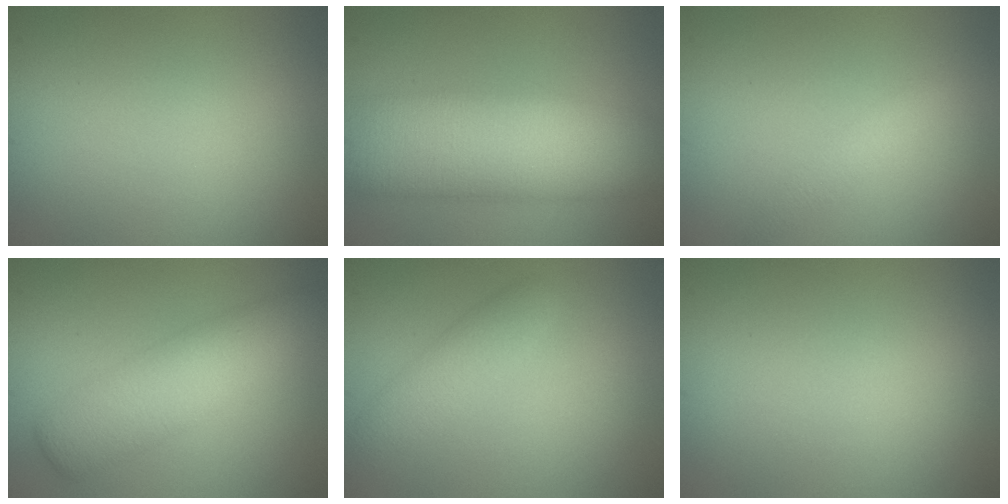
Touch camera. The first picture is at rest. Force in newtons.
{"total": 12.1, "press": 12.1, "slide": 0.6}
{"total": 1.3, "press": 1.3, "slide": 0.1}
{"total": 5.7, "press": 5.7, "slide": 0.1}
{"total": 2.5, "press": 2.5, "slide": 0.1}
{"total": 0.0}